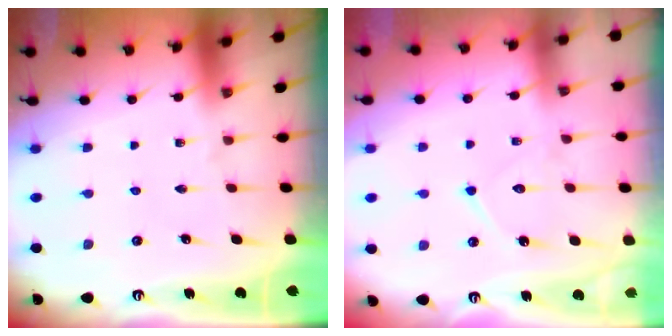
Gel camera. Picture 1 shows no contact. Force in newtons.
{"total": 9.6, "press": 9.6, "slide": 0.8}